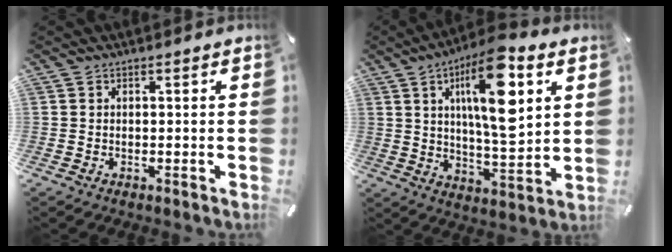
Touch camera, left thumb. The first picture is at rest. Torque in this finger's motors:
{"motor_torque": [2.52, 2.49, 1.79, -0.98, 0.25]}